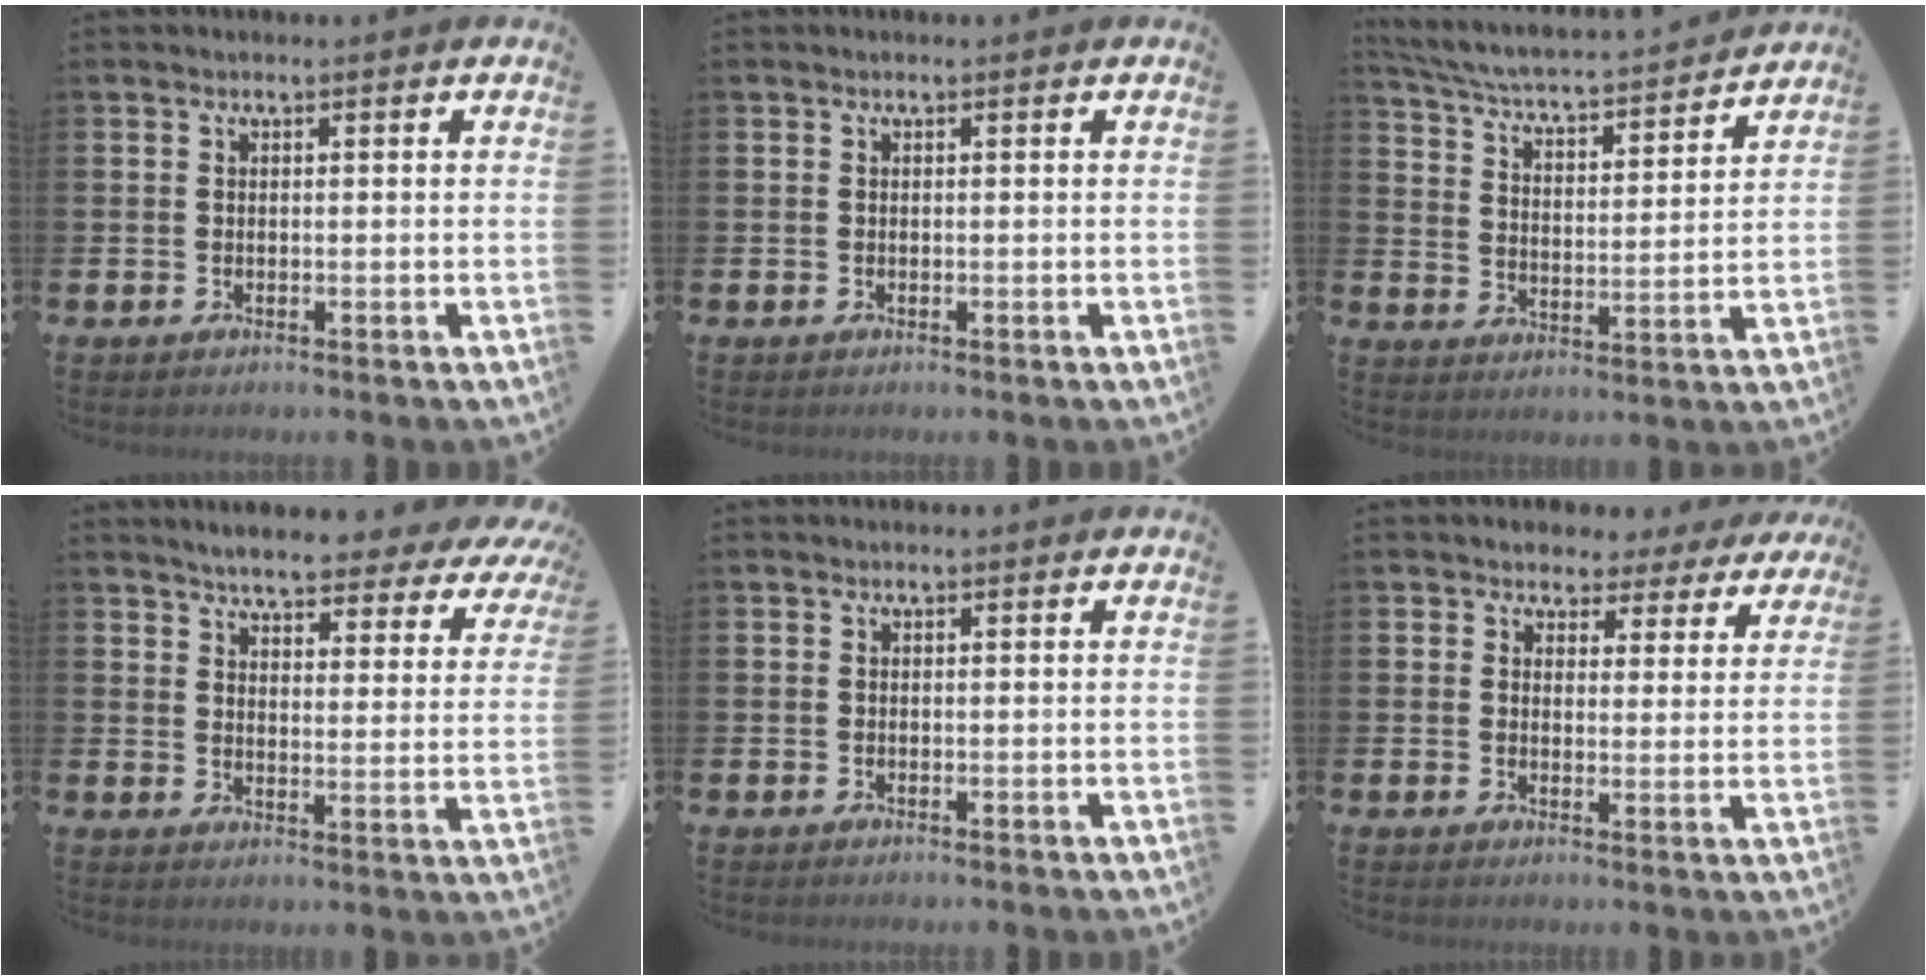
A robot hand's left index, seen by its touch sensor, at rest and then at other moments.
{"total": 0.0}
{"total": 5.1, "force": [4.9, 0.3, 1.6], "torque": [-0.059, -0.045, 0.077]}
{"total": 5.0, "force": [4.8, 0.6, 1.5], "torque": [-0.046, -0.040, 0.077]}
{"total": 0.0}
{"total": 3.5, "force": [2.8, 2.1, 0.1], "torque": [-0.013, -0.019, 0.046]}